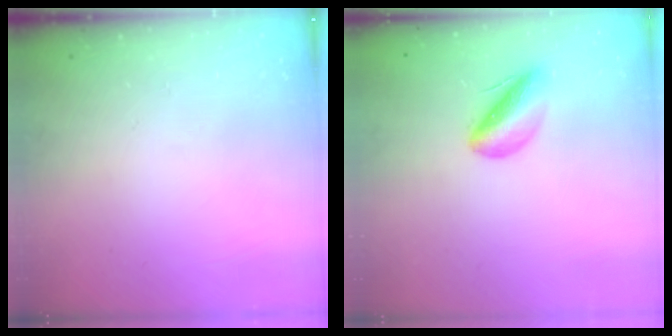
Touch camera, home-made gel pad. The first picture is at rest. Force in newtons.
{"total": 7.1, "press": 6.9, "slide": 1.7}